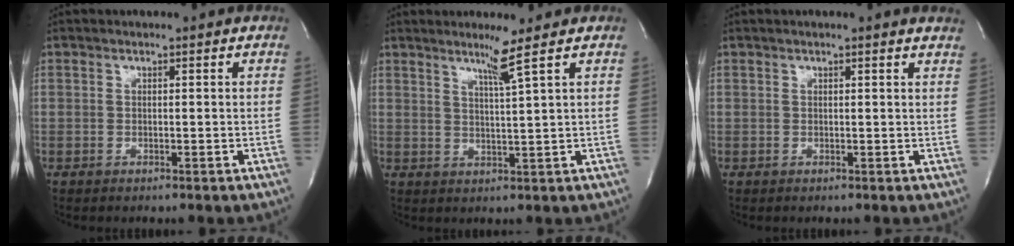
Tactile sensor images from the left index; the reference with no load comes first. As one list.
[{"total": 3.8, "force": [2.5, -1.6, 2.4], "torque": [-0.047, -0.015, 0.049]}, {"total": 2.8, "force": [2.4, -0.1, 1.3], "torque": [-0.019, -0.001, 0.014]}]